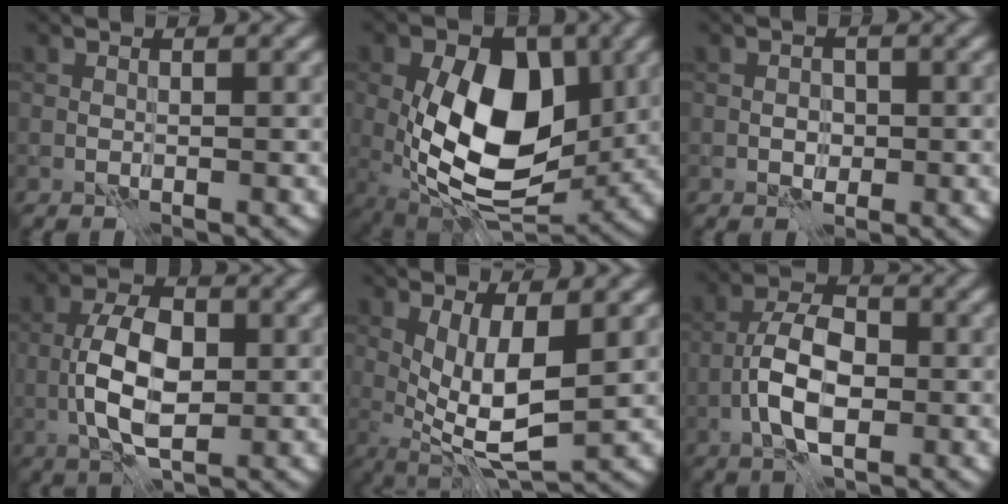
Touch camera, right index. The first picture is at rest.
{"total": 12.2, "force": [-0.1, 7.4, 9.7], "torque": [-0.167, -0.009, 0.001]}
{"total": 2.1, "force": [-0.4, 1.8, 1.0], "torque": [-0.012, -0.004, -0.008]}
{"total": 6.3, "force": [-1.0, 3.1, 5.4], "torque": [-0.108, 0.003, -0.022]}
{"total": 6.2, "force": [0.3, 1.9, 5.9], "torque": [-0.110, -0.014, 0.010]}
{"total": 6.0, "force": [-2.0, 2.9, 4.8], "torque": [-0.087, 0.007, -0.041]}